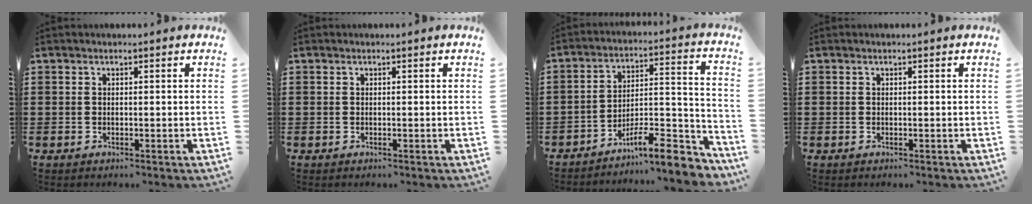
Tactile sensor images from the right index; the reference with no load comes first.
{"total": 0.0}
{"total": 9.7, "force": [-7.6, 2.2, 5.6], "torque": [-0.077, 0.020, -0.141]}
{"total": 0.0}